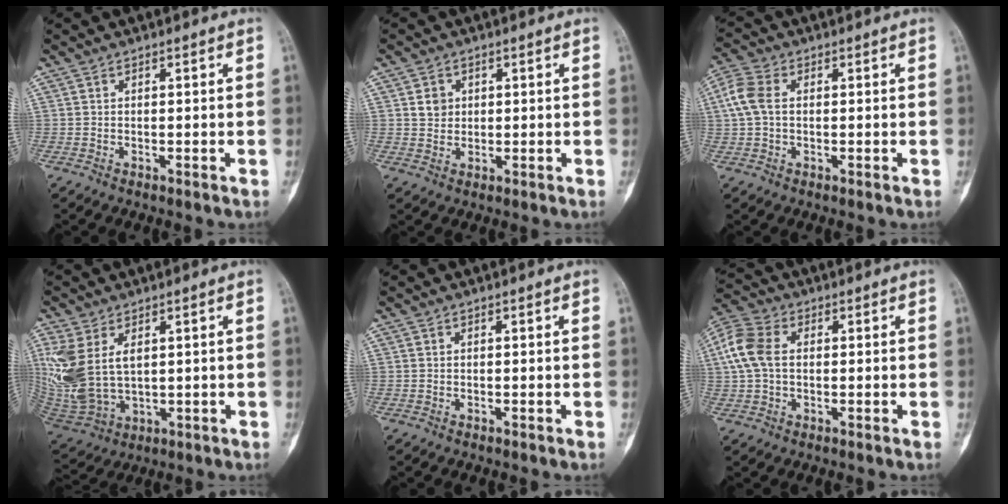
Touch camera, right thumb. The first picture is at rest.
{"total": 3.0, "force": [0.9, 2.6, 1.2], "torque": [-0.006, -0.004, 0.018]}
{"total": 6.3, "force": [0.8, 4.2, 4.6], "torque": [-0.121, 0.019, 0.011]}
{"total": 14.5, "force": [3.4, 9.0, 10.8], "torque": [-0.253, -0.013, 0.089]}
{"total": 0.0}
{"total": 9.2, "force": [1.1, 6.2, 6.7], "torque": [-0.157, 0.022, 0.019]}